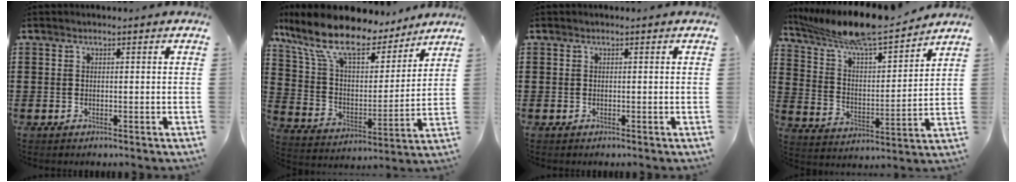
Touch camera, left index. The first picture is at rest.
{"total": 12.8, "force": [10.2, 3.6, 6.9], "torque": [-0.174, -0.056, 0.176]}
{"total": 0.0}
{"total": 9.6, "force": [8.5, 0.6, 4.2], "torque": [-0.116, -0.056, 0.145]}